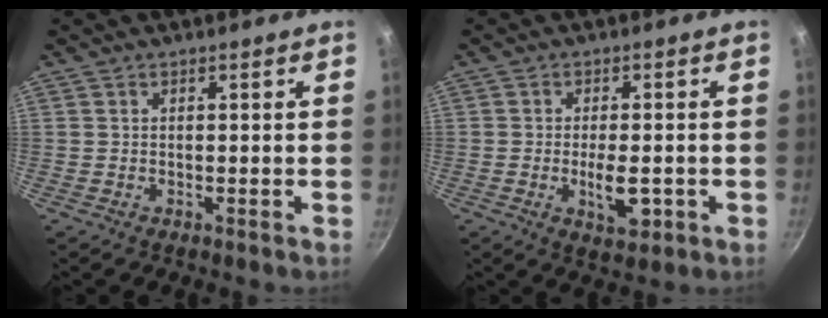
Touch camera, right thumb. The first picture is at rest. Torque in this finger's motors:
{"motor_torque": [2.17, 2.84, 0.96, -0.59, 0.28]}